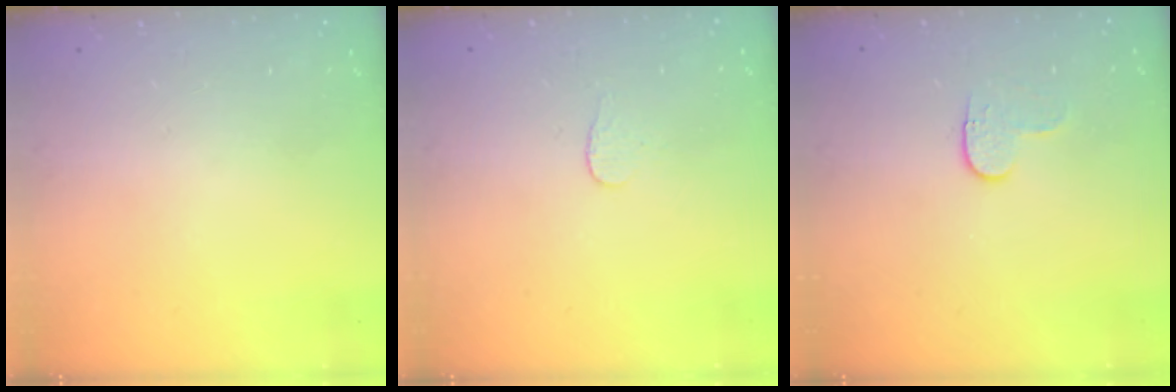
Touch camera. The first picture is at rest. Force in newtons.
{"total": 2.7, "press": 2.7, "slide": 0.3}
{"total": 4.2, "press": 4.2, "slide": 0.5}